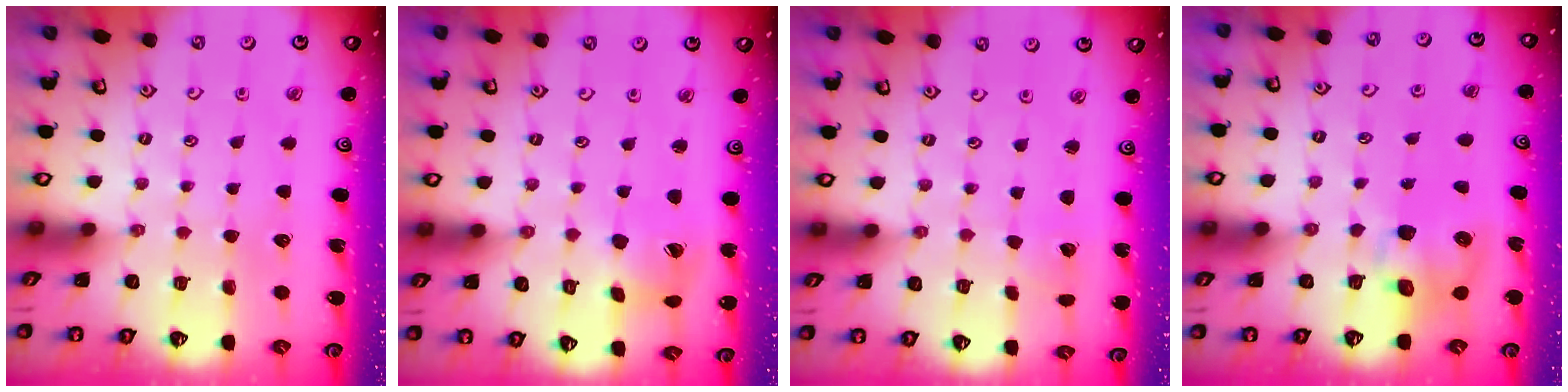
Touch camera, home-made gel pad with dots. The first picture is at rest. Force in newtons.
{"total": 6.4, "press": 6.3, "slide": 0.8}
{"total": 1.7, "press": 1.7, "slide": 0.1}
{"total": 8.4, "press": 8.3, "slide": 1.3}